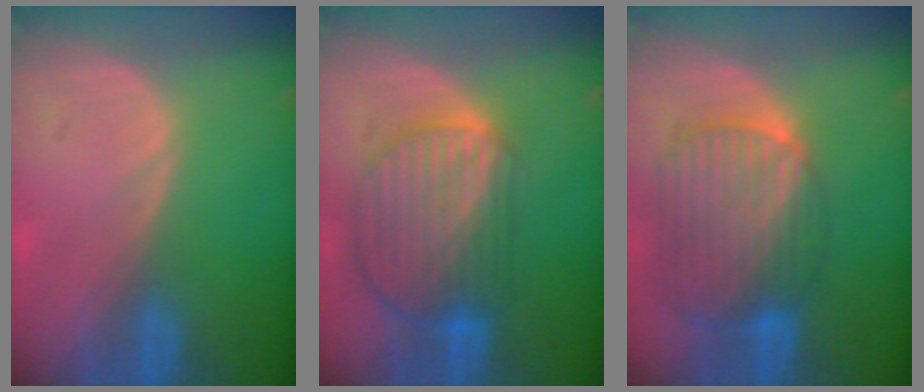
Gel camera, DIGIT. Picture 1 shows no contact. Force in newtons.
{"total": 10.0, "press": 8.6, "slide": 5.2}
{"total": 10.5, "press": 8.8, "slide": 5.6}